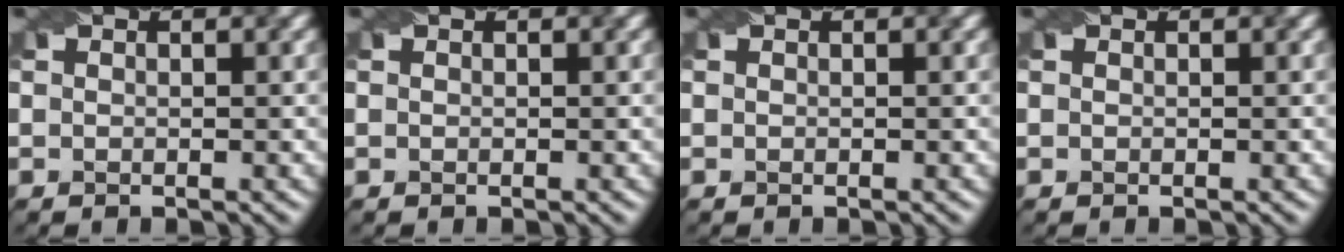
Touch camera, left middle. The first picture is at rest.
{"total": 0.0}
{"total": 0.0}
{"total": 0.0}